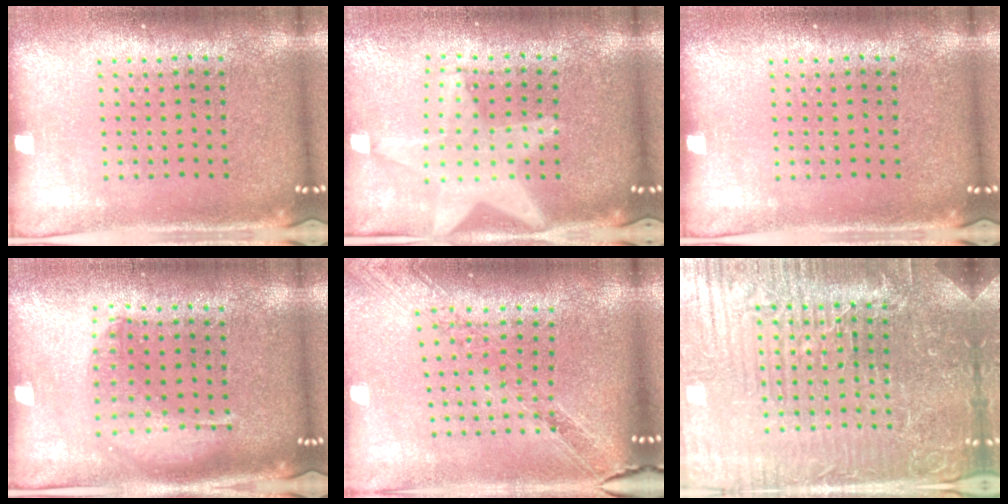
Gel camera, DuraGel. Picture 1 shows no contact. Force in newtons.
{"total": 2.3, "press": 1.9, "slide": 1.3}
{"total": 0.0}
{"total": 1.3, "press": 1.2, "slide": 0.4}
{"total": 1.1, "press": 1.1, "slide": 0.3}
{"total": 6.2, "press": 5.6, "slide": 2.5}